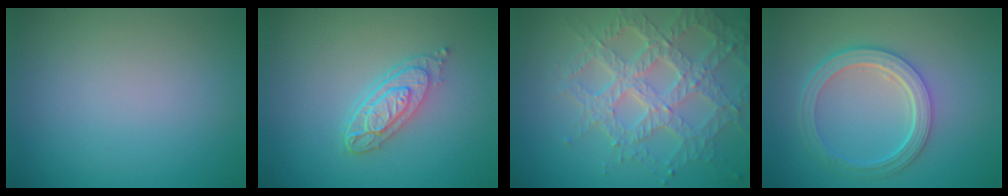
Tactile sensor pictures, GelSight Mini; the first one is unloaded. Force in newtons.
{"total": 4.1, "press": 3.0, "slide": 2.7}
{"total": 7.2, "press": 5.3, "slide": 4.9}
{"total": 4.9, "press": 3.6, "slide": 3.4}